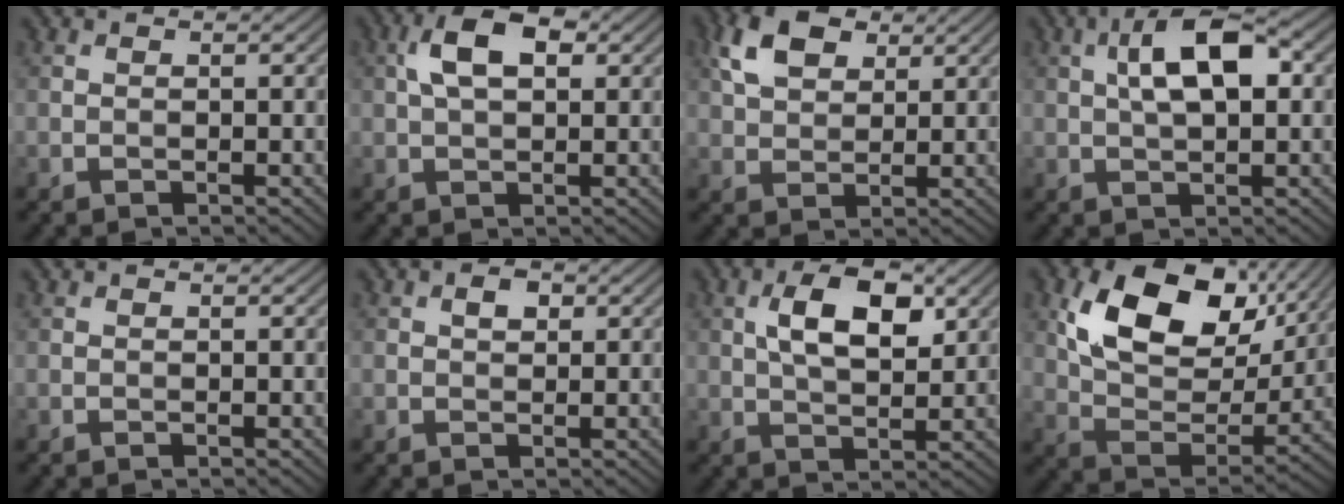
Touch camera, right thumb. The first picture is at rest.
{"total": 6.2, "force": [1.8, 3.2, 4.9], "torque": [-0.097, 0.011, 0.026]}
{"total": 7.1, "force": [3.4, 4.3, 4.5], "torque": [-0.101, 0.009, 0.062]}
{"total": 7.4, "force": [1.7, 3.0, 6.6], "torque": [-0.119, 0.015, 0.027]}
{"total": 0.0}
{"total": 1.7, "force": [0.6, 1.1, 1.1], "torque": [-0.018, 0.002, 0.008]}
{"total": 7.5, "force": [2.4, 3.5, 6.2], "torque": [-0.114, 0.005, 0.042]}
{"total": 14.5, "force": [6.2, 8.9, 9.6], "torque": [-0.186, -0.006, 0.115]}